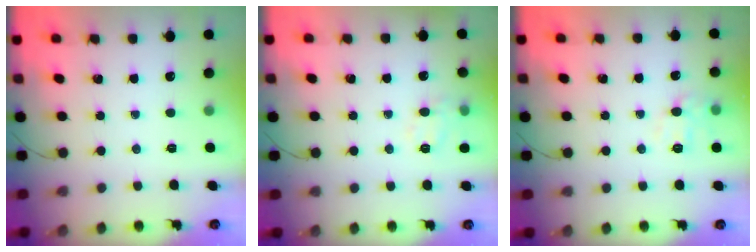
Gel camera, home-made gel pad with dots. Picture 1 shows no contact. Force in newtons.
{"total": 9.2, "press": 9.1, "slide": 1.2}
{"total": 8.4, "press": 8.3, "slide": 1.2}